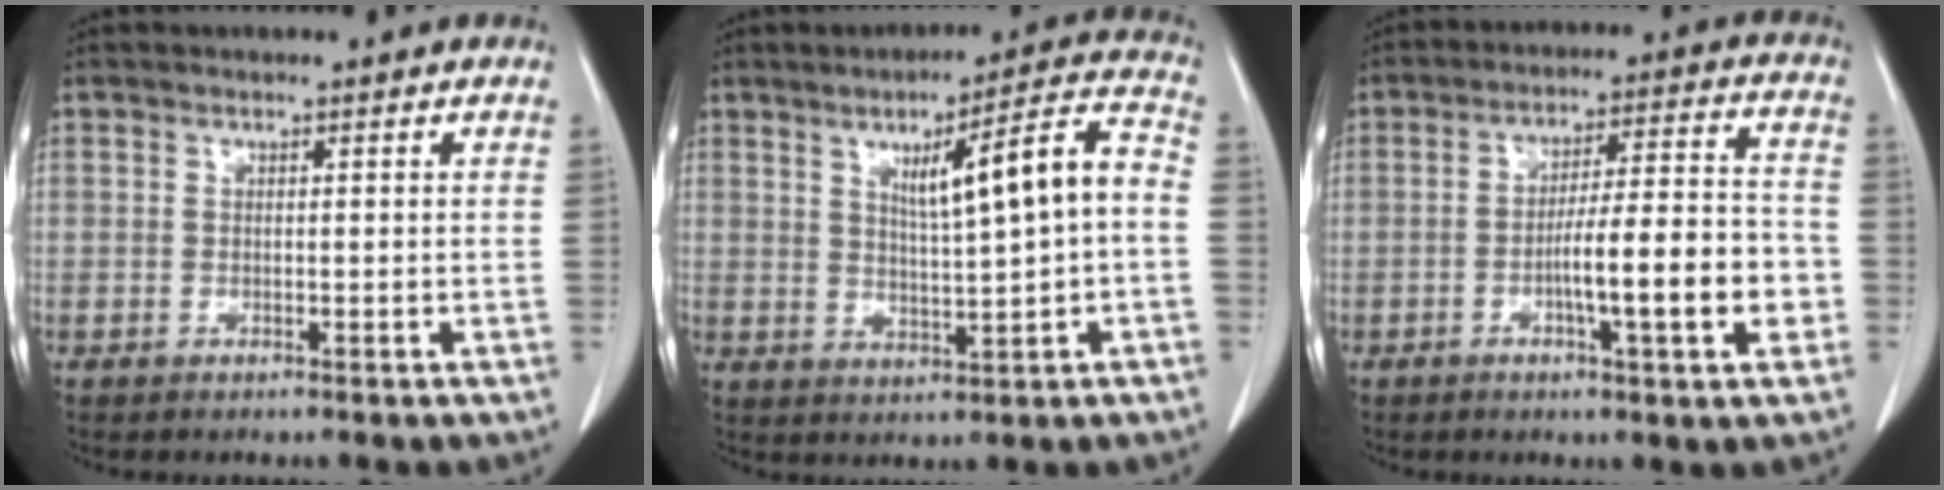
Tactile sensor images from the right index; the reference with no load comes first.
{"total": 10.8, "force": [1.2, 0.5, 10.8], "torque": [-0.161, 0.018, 0.023]}
{"total": 12.2, "force": [-3.5, 1.1, 11.6], "torque": [-0.187, 0.009, -0.054]}